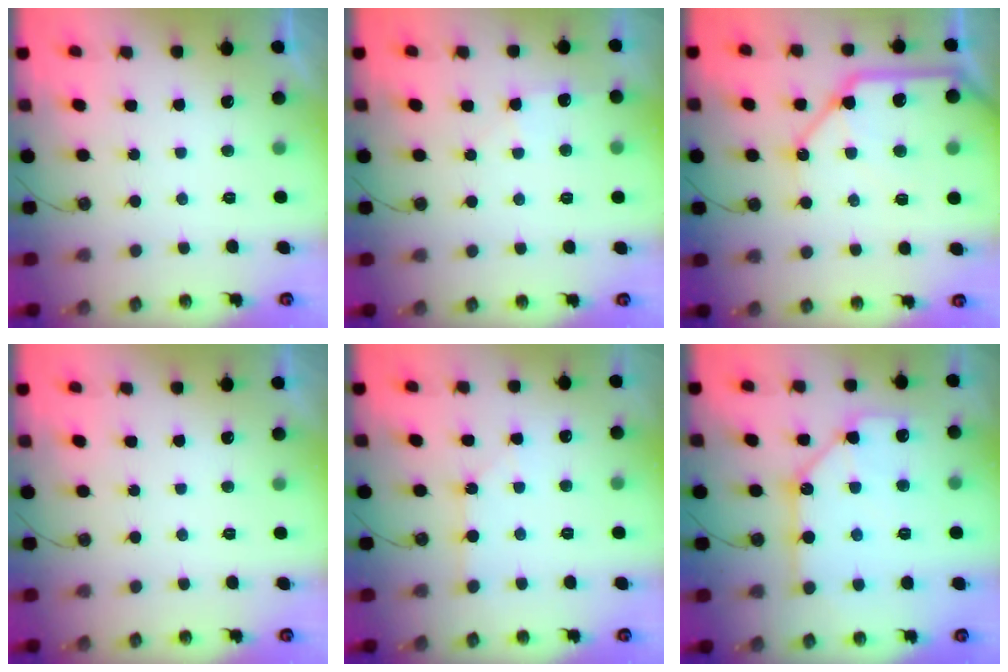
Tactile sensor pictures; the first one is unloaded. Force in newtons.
{"total": 4.9, "press": 4.9, "slide": 0.7}
{"total": 19.9, "press": 19.7, "slide": 2.5}
{"total": 0.0}
{"total": 1.1, "press": 1.1, "slide": 0.2}
{"total": 11.9, "press": 11.8, "slide": 1.1}